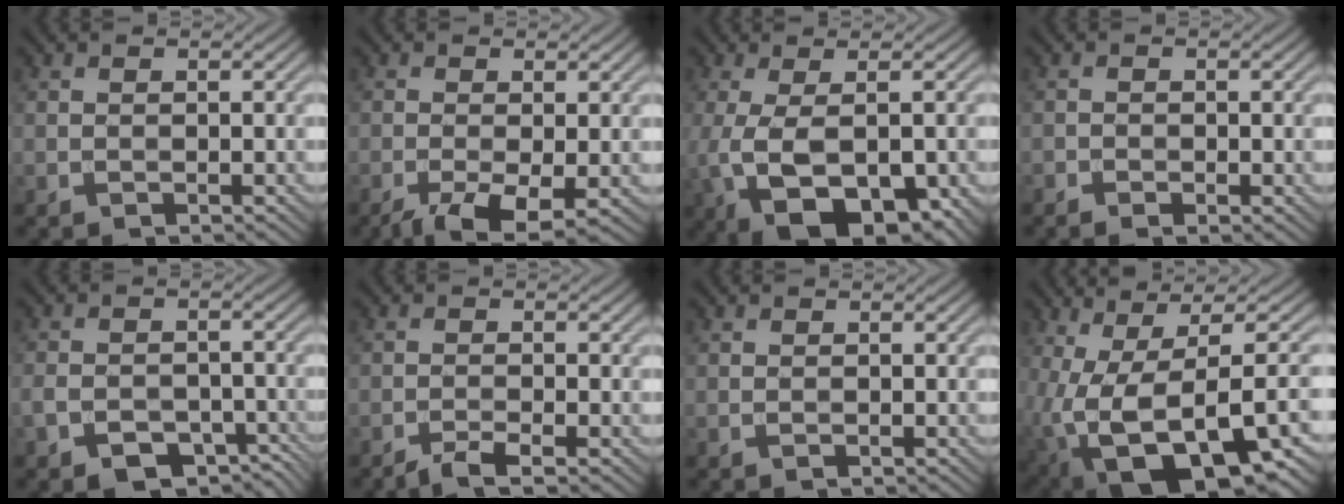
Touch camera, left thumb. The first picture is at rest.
{"total": 5.9, "force": [-3.1, 1.7, 4.7], "torque": [-0.087, -0.009, -0.055]}
{"total": 11.8, "force": [-3.7, 5.6, 9.7], "torque": [-0.202, -0.024, -0.043]}
{"total": 1.3, "force": [-0.7, 0.7, 0.8], "torque": [-0.016, -0.003, -0.013]}
{"total": 7.1, "force": [-4.3, 4.3, 3.7], "torque": [-0.067, -0.013, -0.069]}
{"total": 2.4, "force": [-1.8, 0.2, 1.6], "torque": [-0.030, 0.001, -0.041]}
{"total": 0.0}
{"total": 16.6, "force": [-5.2, 7.1, 14.0], "torque": [-0.240, -0.036, -0.041]}